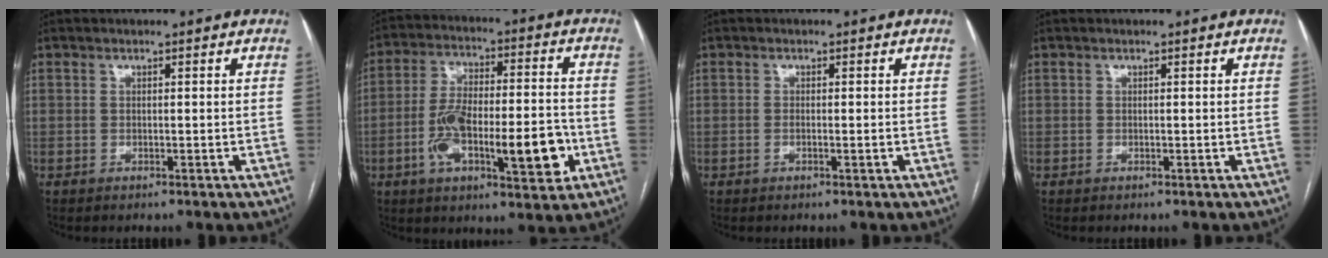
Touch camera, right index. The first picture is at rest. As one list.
[{"total": 16.8, "force": [-4.8, 5.0, 15.3], "torque": [-0.258, 0.016, -0.072]}, {"total": 1.5, "force": [-0.3, 0.5, 1.4], "torque": [-0.026, -0.002, -0.002]}, {"total": 0.0}]